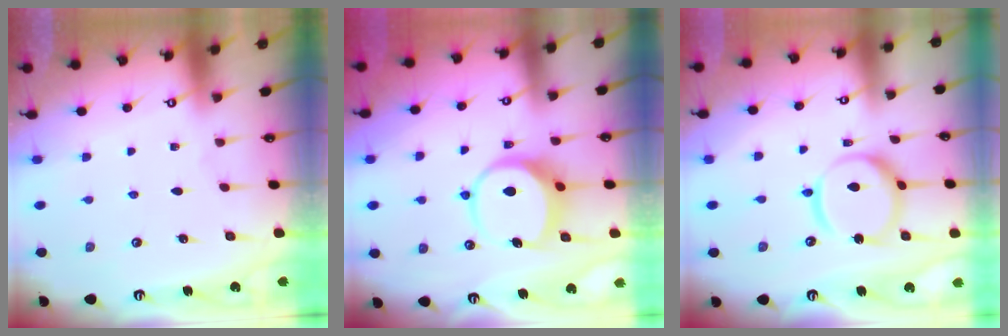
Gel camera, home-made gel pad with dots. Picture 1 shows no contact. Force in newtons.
{"total": 8.0, "press": 7.9, "slide": 1.0}
{"total": 13.8, "press": 13.7, "slide": 1.4}